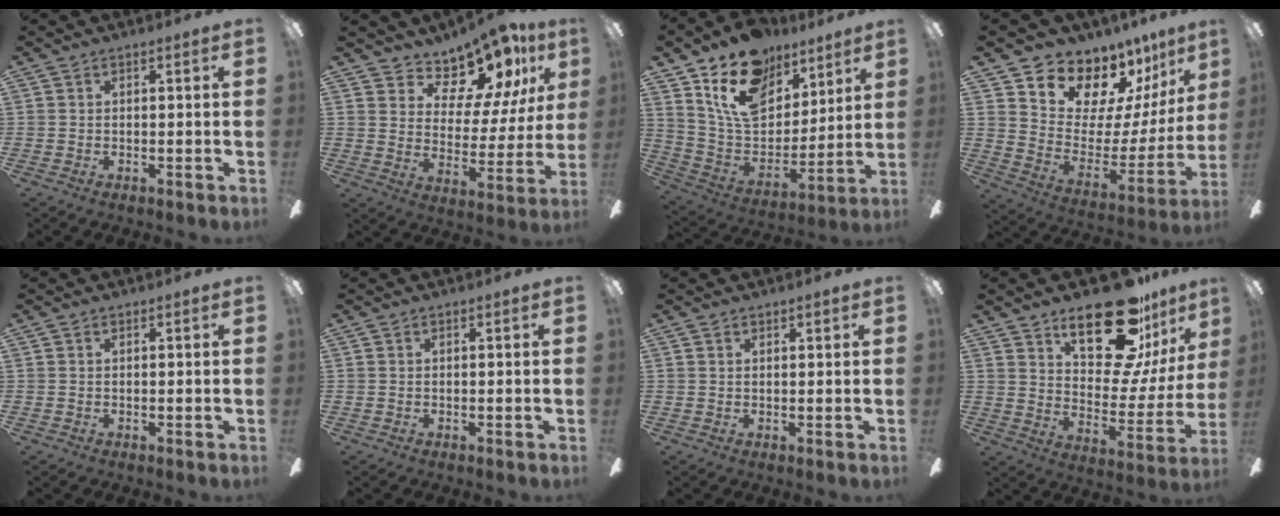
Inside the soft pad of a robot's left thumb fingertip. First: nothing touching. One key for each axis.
{"total": 13.5, "fx": 11.3, "fy": 5.9, "fz": 4.4, "tx": -0.077, "ty": -0.095, "tz": 0.205}
{"total": 19.3, "fx": 12.1, "fy": 11.7, "fz": 9.4, "tx": -0.170, "ty": -0.060, "tz": 0.223}
{"total": 14.0, "fx": 12.3, "fy": 6.0, "fz": 2.7, "tx": -0.057, "ty": -0.125, "tz": 0.221}
{"total": 0.0}
{"total": 0.0}
{"total": 0.9, "fx": 0.7, "fy": 0.4, "fz": 0.3, "tx": -0.006, "ty": 0.002, "tz": 0.014}
{"total": 22.9, "fx": 15.6, "fy": 9.5, "fz": 13.9, "tx": -0.201, "ty": -0.102, "tz": 0.263}